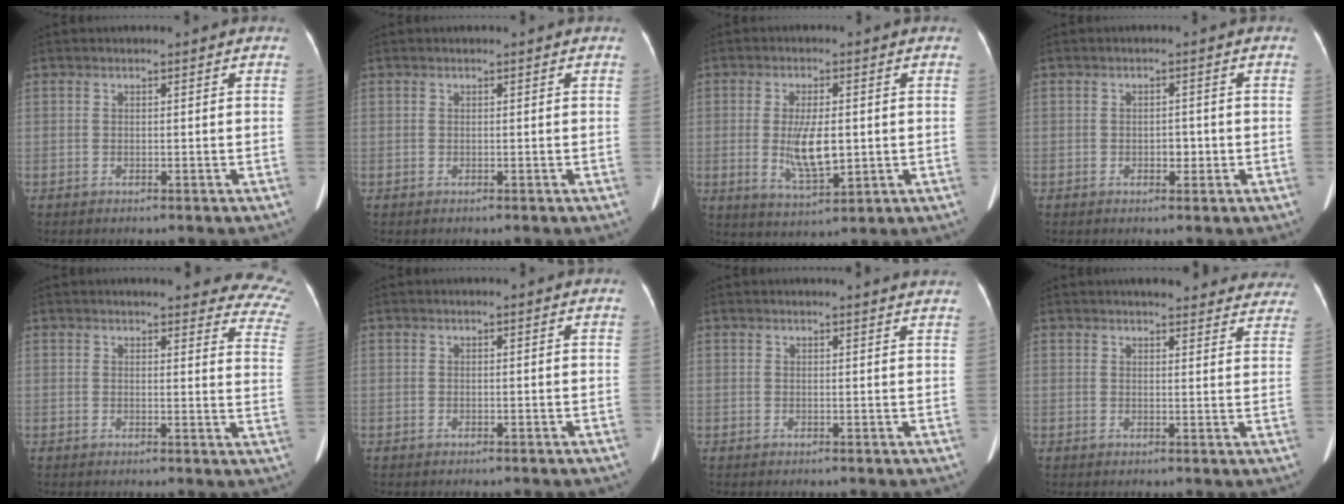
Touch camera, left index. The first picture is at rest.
{"total": 0.0}
{"total": 7.4, "force": [-0.3, 2.4, 7.0], "torque": [-0.137, -0.012, 0.001]}
{"total": 1.9, "force": [-0.6, 1.1, 1.4], "torque": [-0.021, 0.003, -0.004]}
{"total": 16.5, "force": [14.9, 3.4, 6.1], "torque": [-0.034, -0.053, 0.133]}
{"total": 0.0}
{"total": 5.4, "force": [5.2, 0.5, 1.3], "torque": [-0.010, 0.001, 0.039]}
{"total": 18.6, "force": [17.1, 4.3, 5.9], "torque": [-0.051, -0.017, 0.184]}